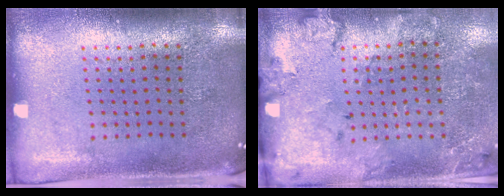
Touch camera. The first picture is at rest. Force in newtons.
{"total": 1.8, "press": 1.6, "slide": 0.8}